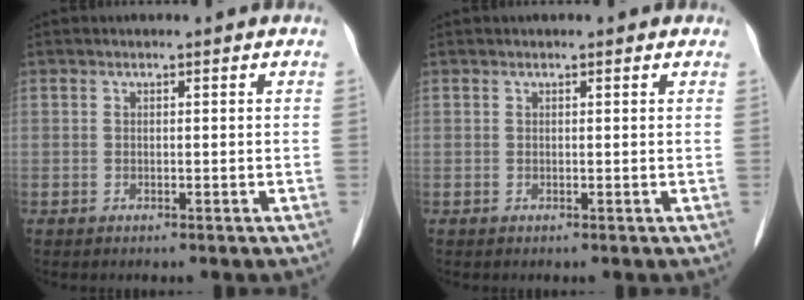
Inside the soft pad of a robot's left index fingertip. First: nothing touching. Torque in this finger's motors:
{"motor_torque": [-0.13, 0.11, -0.02, -0.01]}